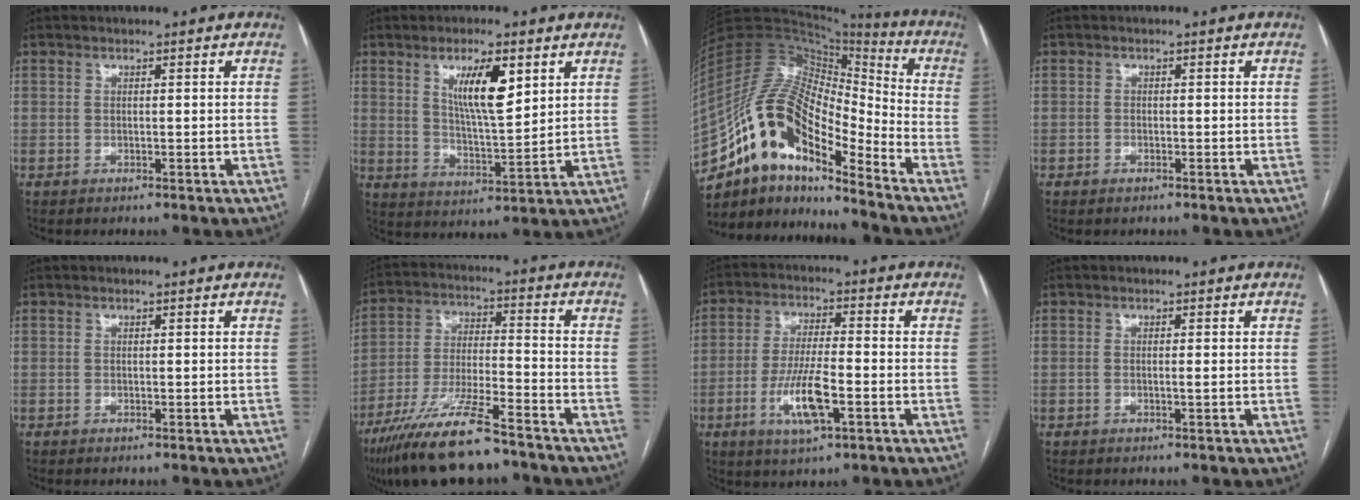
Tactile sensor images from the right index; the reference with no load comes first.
{"total": 9.1, "force": [4.1, 2.0, 7.8], "torque": [-0.139, -0.005, 0.075]}
{"total": 17.8, "force": [-11.8, 5.8, 12.1], "torque": [-0.222, 0.042, -0.207]}
{"total": 0.8, "force": [-0.5, 0.4, 0.4], "torque": [-0.007, 0.000, -0.005]}
{"total": 0.0}
{"total": 15.5, "force": [-11.7, 2.4, 9.9], "torque": [-0.202, -0.029, -0.209]}
{"total": 9.2, "force": [-3.3, 1.8, 8.4], "torque": [-0.167, -0.006, -0.058]}
{"total": 0.6, "force": [-0.1, -0.1, 0.6], "torque": [-0.011, 0.000, -0.004]}